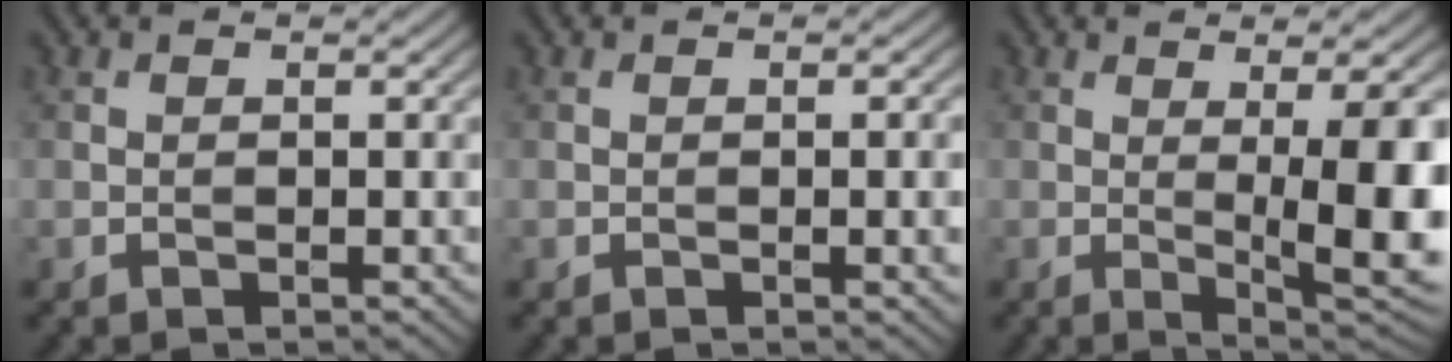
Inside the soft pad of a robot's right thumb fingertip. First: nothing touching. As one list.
[{"total": 2.3, "force": [-0.2, 0.4, 2.2], "torque": [-0.030, 0.000, -0.002]}, {"total": 10.8, "force": [0.1, 2.7, 10.5], "torque": [-0.129, 0.007, 0.001]}]